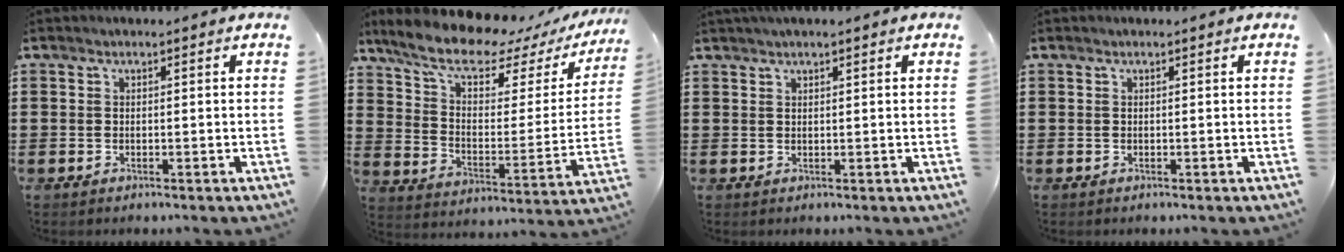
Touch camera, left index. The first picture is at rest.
{"total": 11.4, "force": [9.0, 3.6, 6.0], "torque": [-0.138, -0.049, 0.155]}
{"total": 1.3, "force": [1.1, 0.0, 0.8], "torque": [-0.016, 0.001, 0.020]}
{"total": 0.0}